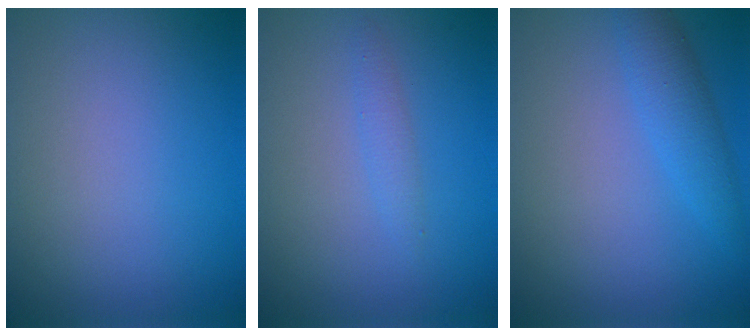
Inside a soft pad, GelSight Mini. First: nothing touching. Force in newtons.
{"total": 1.2, "press": 1.2, "slide": 0.0}
{"total": 2.7, "press": 2.7, "slide": 0.0}